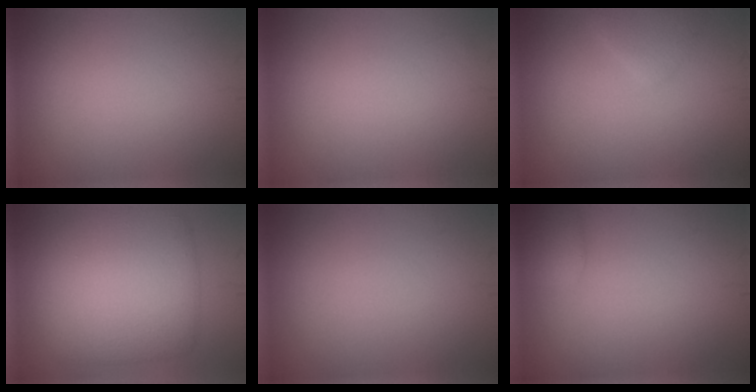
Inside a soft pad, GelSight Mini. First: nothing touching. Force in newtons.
{"total": 0.0}
{"total": 1.6, "press": 1.6, "slide": 0.1}
{"total": 8.1, "press": 8.1, "slide": 0.4}
{"total": 0.0}
{"total": 1.7, "press": 1.7, "slide": 0.1}